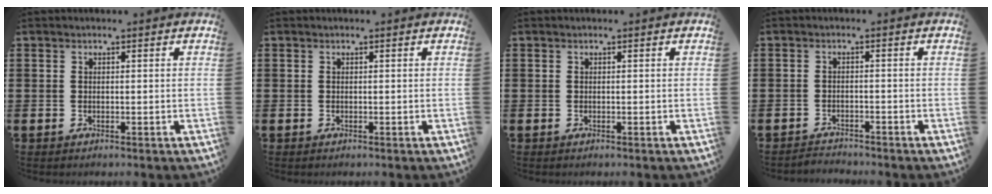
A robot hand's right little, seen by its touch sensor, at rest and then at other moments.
{"total": 0.0}
{"total": 0.0}
{"total": 1.6, "force": [-1.6, 0.0, -0.2], "torque": [-0.001, 0.003, -0.035]}